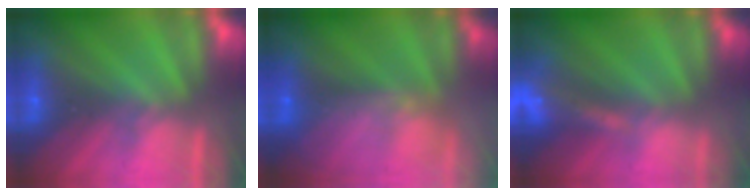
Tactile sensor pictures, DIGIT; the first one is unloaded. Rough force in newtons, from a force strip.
{"total": 7.9}
{"total": 5.8}